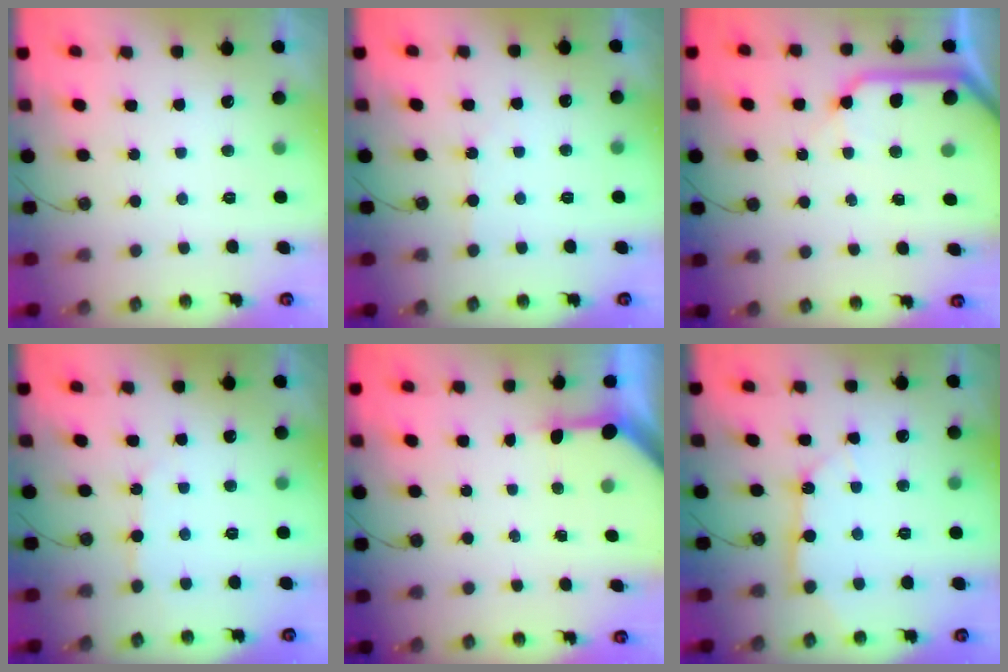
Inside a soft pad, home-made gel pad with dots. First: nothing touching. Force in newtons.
{"total": 2.4, "press": 2.4, "slide": 0.4}
{"total": 11.3, "press": 11.3, "slide": 1.1}
{"total": 4.1, "press": 4.0, "slide": 0.3}
{"total": 3.3, "press": 3.2, "slide": 0.4}
{"total": 8.9, "press": 8.8, "slide": 1.0}